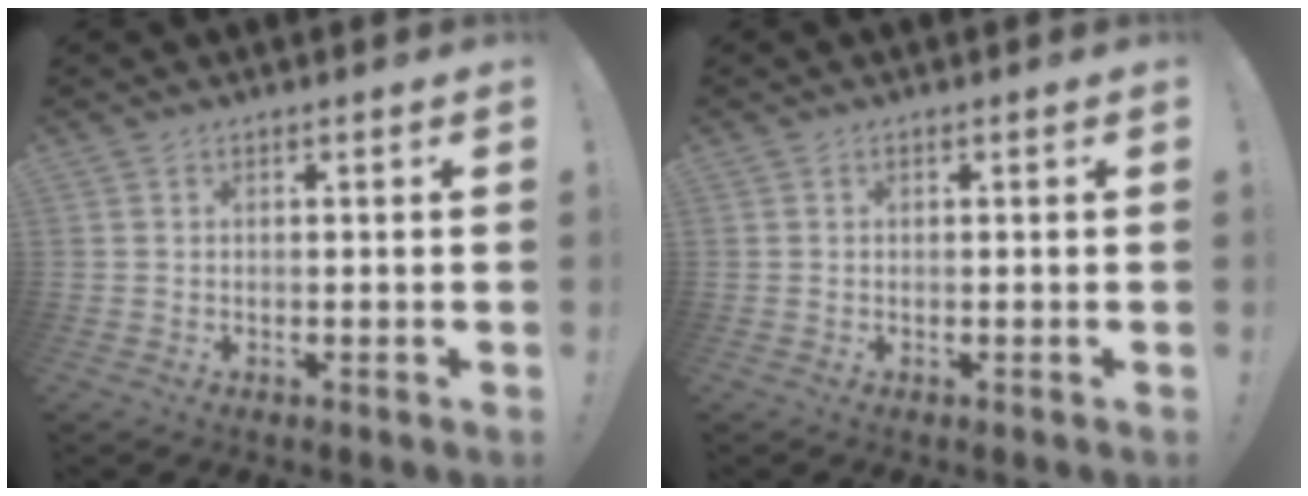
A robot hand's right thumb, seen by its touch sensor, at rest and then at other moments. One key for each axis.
{"total": 0.0}